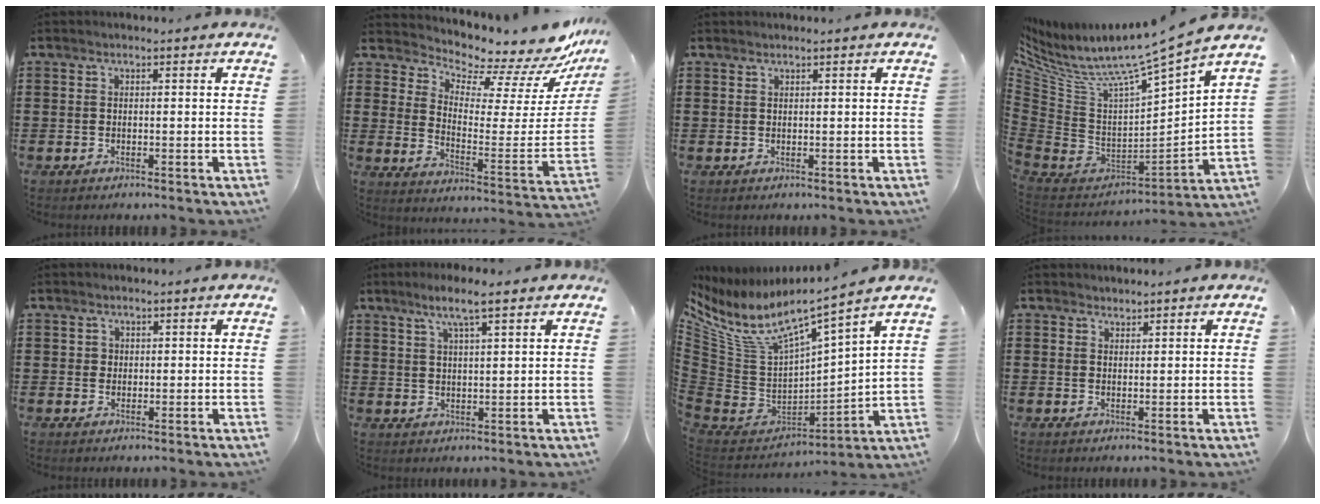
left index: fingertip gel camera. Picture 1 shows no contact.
{"total": 6.2, "force": [5.8, 1.3, 1.6], "torque": [-0.051, -0.068, 0.093]}
{"total": 0.6, "force": [0.5, -0.1, 0.2], "torque": [-0.005, -0.001, 0.011]}
{"total": 8.4, "force": [7.2, 0.1, 4.4], "torque": [-0.110, -0.069, 0.109]}
{"total": 1.1, "force": [0.5, 1.0, 0.2], "torque": [-0.006, 0.005, 0.011]}
{"total": 4.6, "force": [3.0, 0.3, 3.5], "torque": [-0.075, 0.005, 0.051]}
{"total": 8.4, "force": [5.4, 2.7, 5.8], "torque": [-0.148, -0.048, 0.083]}
{"total": 1.2, "force": [1.2, 0.1, -0.2], "torque": [0.000, -0.001, 0.025]}